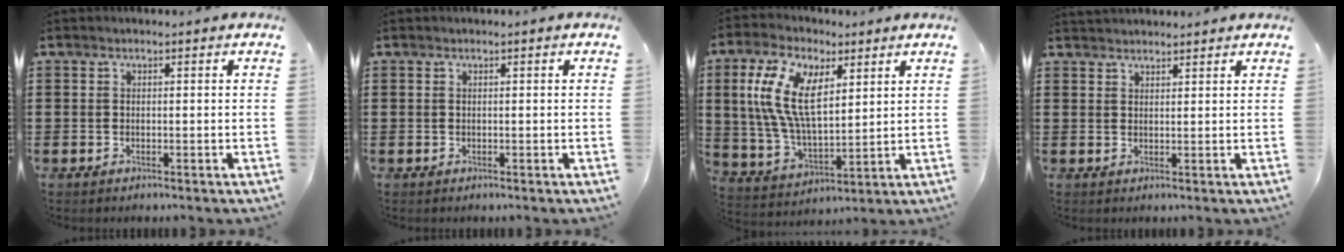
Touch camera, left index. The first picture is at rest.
{"total": 0.0}
{"total": 12.3, "force": [4.8, 6.1, 9.6], "torque": [-0.215, 0.003, 0.089]}
{"total": 1.7, "force": [1.7, 0.1, -0.3], "torque": [0.000, 0.001, 0.034]}